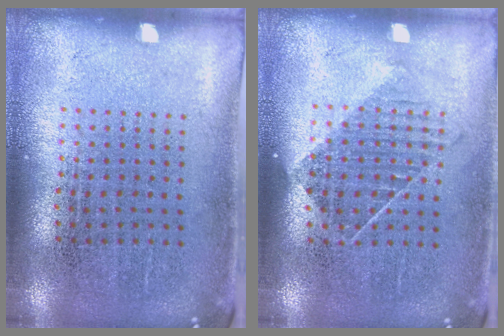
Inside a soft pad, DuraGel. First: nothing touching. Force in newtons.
{"total": 1.1, "press": 0.9, "slide": 0.6}